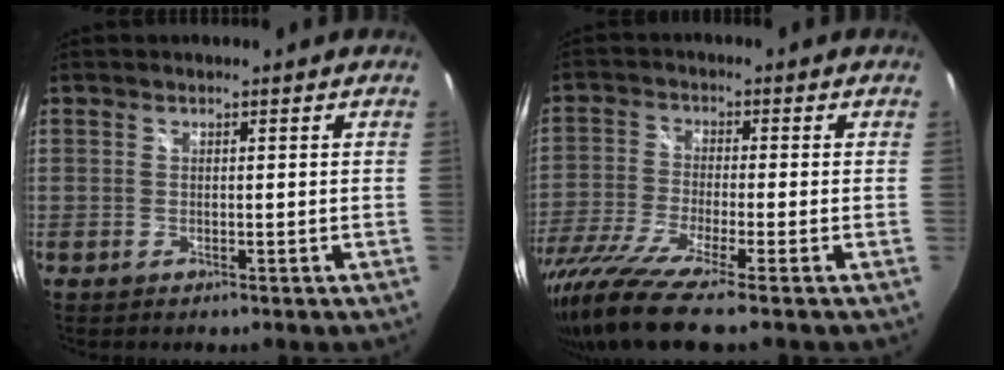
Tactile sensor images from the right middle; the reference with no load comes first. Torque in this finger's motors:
{"motor_torque": [1.15, -0.99, 0.46, 0.21]}